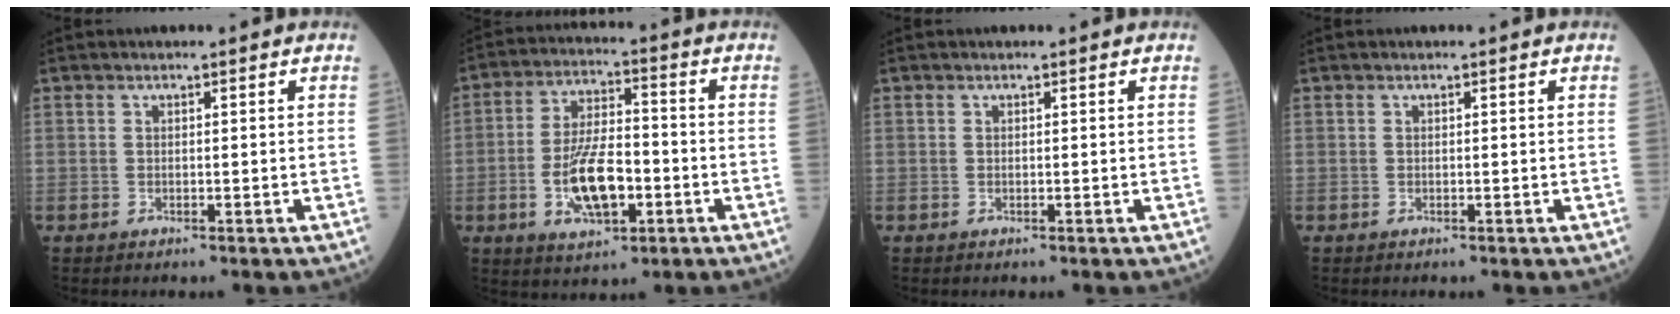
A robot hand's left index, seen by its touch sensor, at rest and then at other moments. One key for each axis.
{"total": 10.7, "fx": -3.0, "fy": 4.1, "fz": 9.4, "tx": -0.187, "ty": 0.002, "tz": -0.052}
{"total": 0.0}
{"total": 0.0}